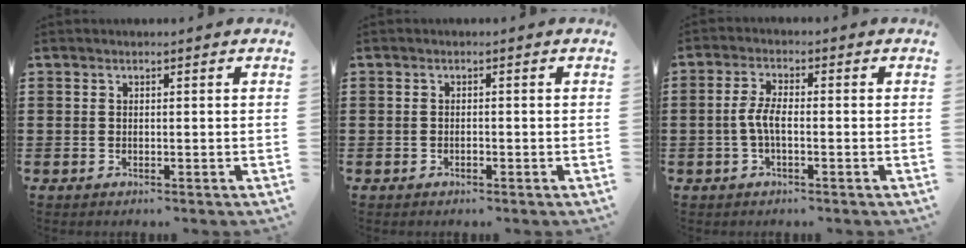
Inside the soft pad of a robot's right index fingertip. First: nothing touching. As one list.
[{"total": 0.9, "force": [-0.5, 0.2, 0.7], "torque": [-0.016, -0.007, -0.006]}, {"total": 3.6, "force": [-0.7, 1.1, 3.3], "torque": [-0.088, -0.005, -0.023]}]